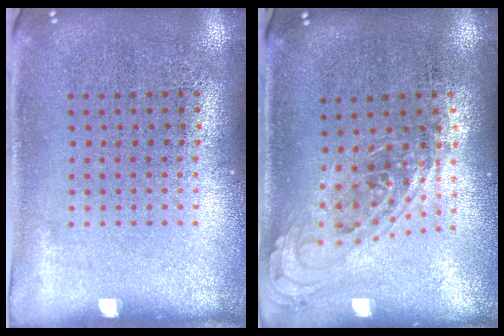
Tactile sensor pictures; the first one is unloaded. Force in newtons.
{"total": 0.9, "press": 0.9, "slide": 0.3}